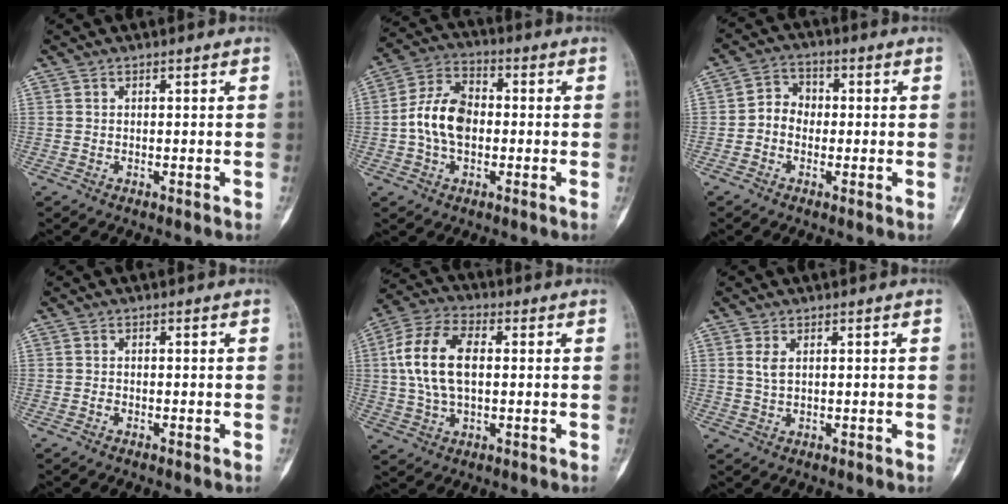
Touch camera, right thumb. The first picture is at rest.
{"total": 10.4, "force": [-0.9, 6.5, 8.0], "torque": [-0.148, 0.028, -0.027]}
{"total": 5.0, "force": [-0.8, 4.3, 2.4], "torque": [-0.014, 0.021, -0.028]}
{"total": 0.5, "force": [-0.4, 0.2, 0.3], "torque": [-0.008, 0.000, -0.008]}
{"total": 13.0, "force": [1.4, 7.4, 10.6], "torque": [-0.208, 0.021, 0.023]}
{"total": 2.2, "force": [0.8, 1.0, 1.8], "torque": [-0.039, 0.001, 0.022]}